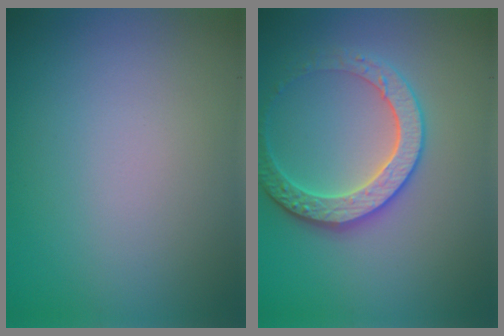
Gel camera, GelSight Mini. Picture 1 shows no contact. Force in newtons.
{"total": 3.9, "press": 3.9, "slide": 0.8}